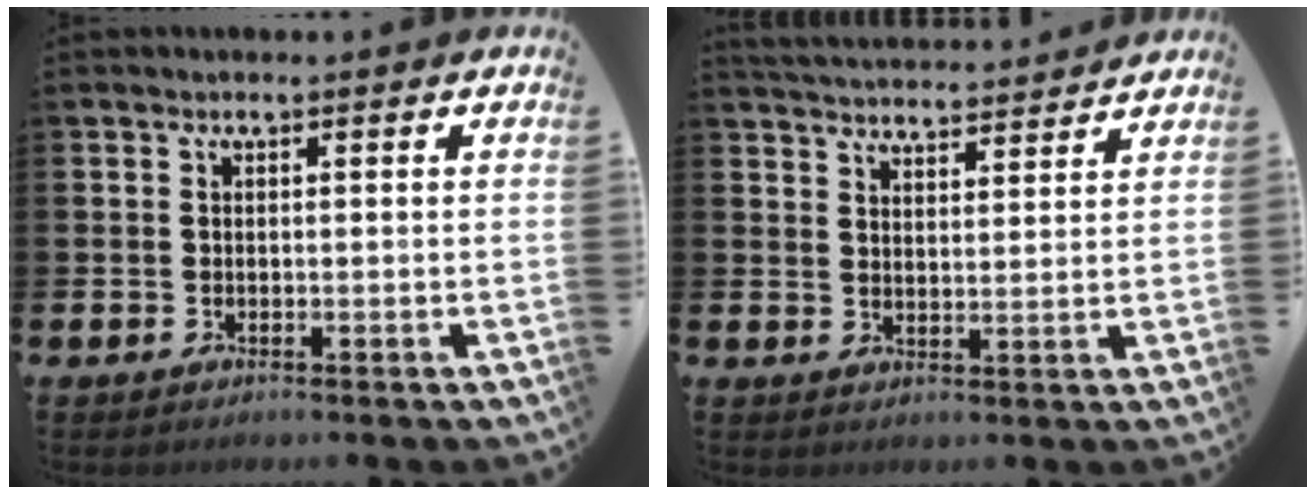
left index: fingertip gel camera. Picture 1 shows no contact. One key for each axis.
{"total": 4.5, "fx": 4.5, "fy": 0.2, "fz": -0.1, "tx": -0.014, "ty": -0.031, "tz": 0.080}